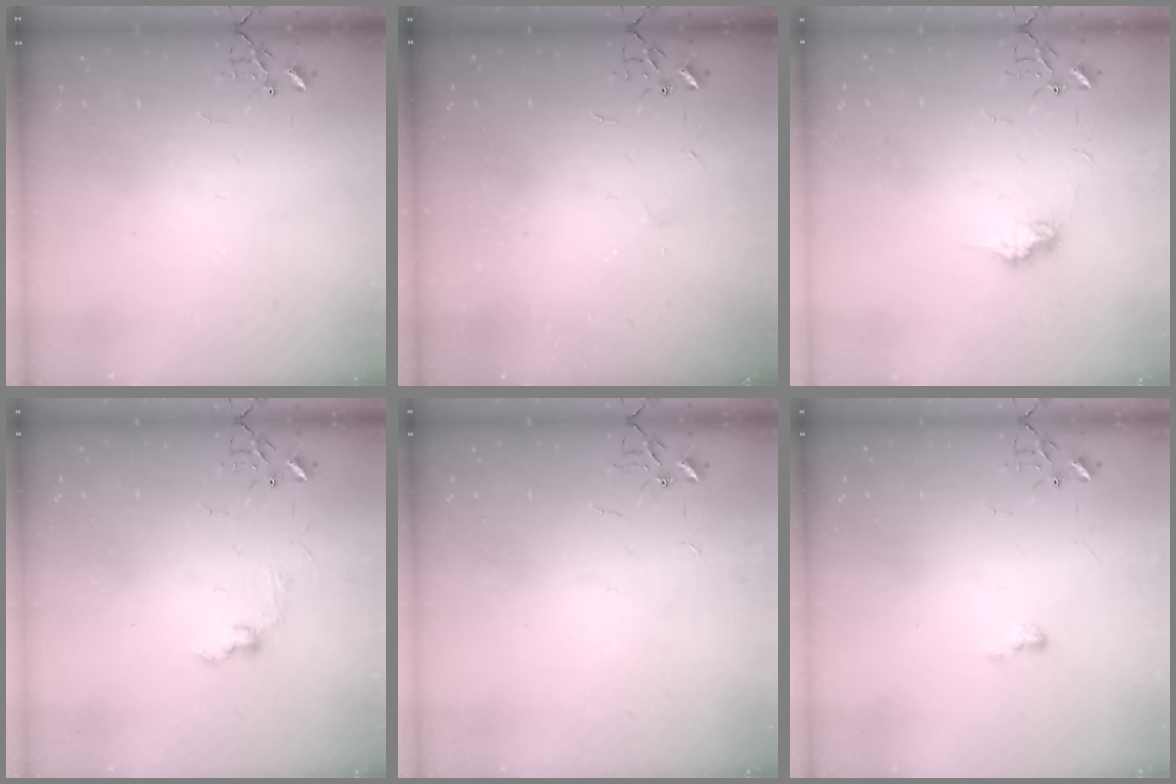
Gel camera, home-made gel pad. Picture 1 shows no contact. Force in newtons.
{"total": 2.3, "press": 2.3, "slide": 0.3}
{"total": 8.0, "press": 8.0, "slide": 0.5}
{"total": 6.0, "press": 6.0, "slide": 0.9}
{"total": 1.9, "press": 1.9, "slide": 0.3}
{"total": 4.5, "press": 4.5, "slide": 0.4}